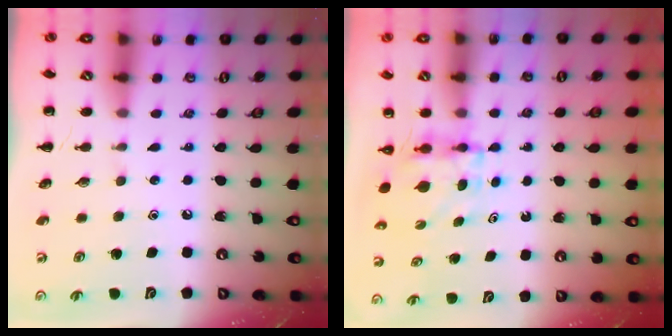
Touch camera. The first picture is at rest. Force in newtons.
{"total": 3.9, "press": 3.9, "slide": 0.3}